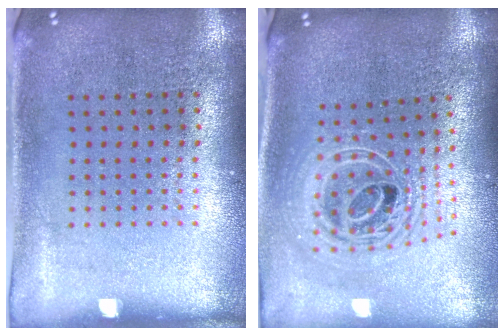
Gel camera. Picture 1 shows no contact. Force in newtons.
{"total": 2.4, "press": 1.8, "slide": 1.7}